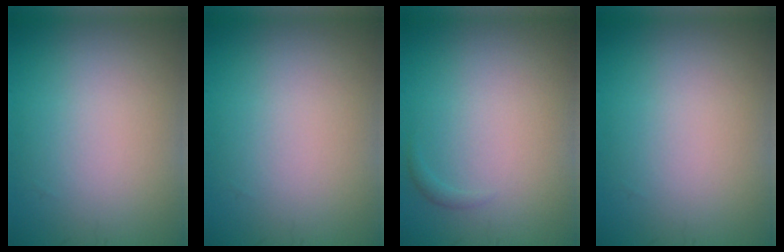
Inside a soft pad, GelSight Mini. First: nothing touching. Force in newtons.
{"total": 0.0}
{"total": 0.5, "press": 0.5, "slide": 0.1}
{"total": 0.0}